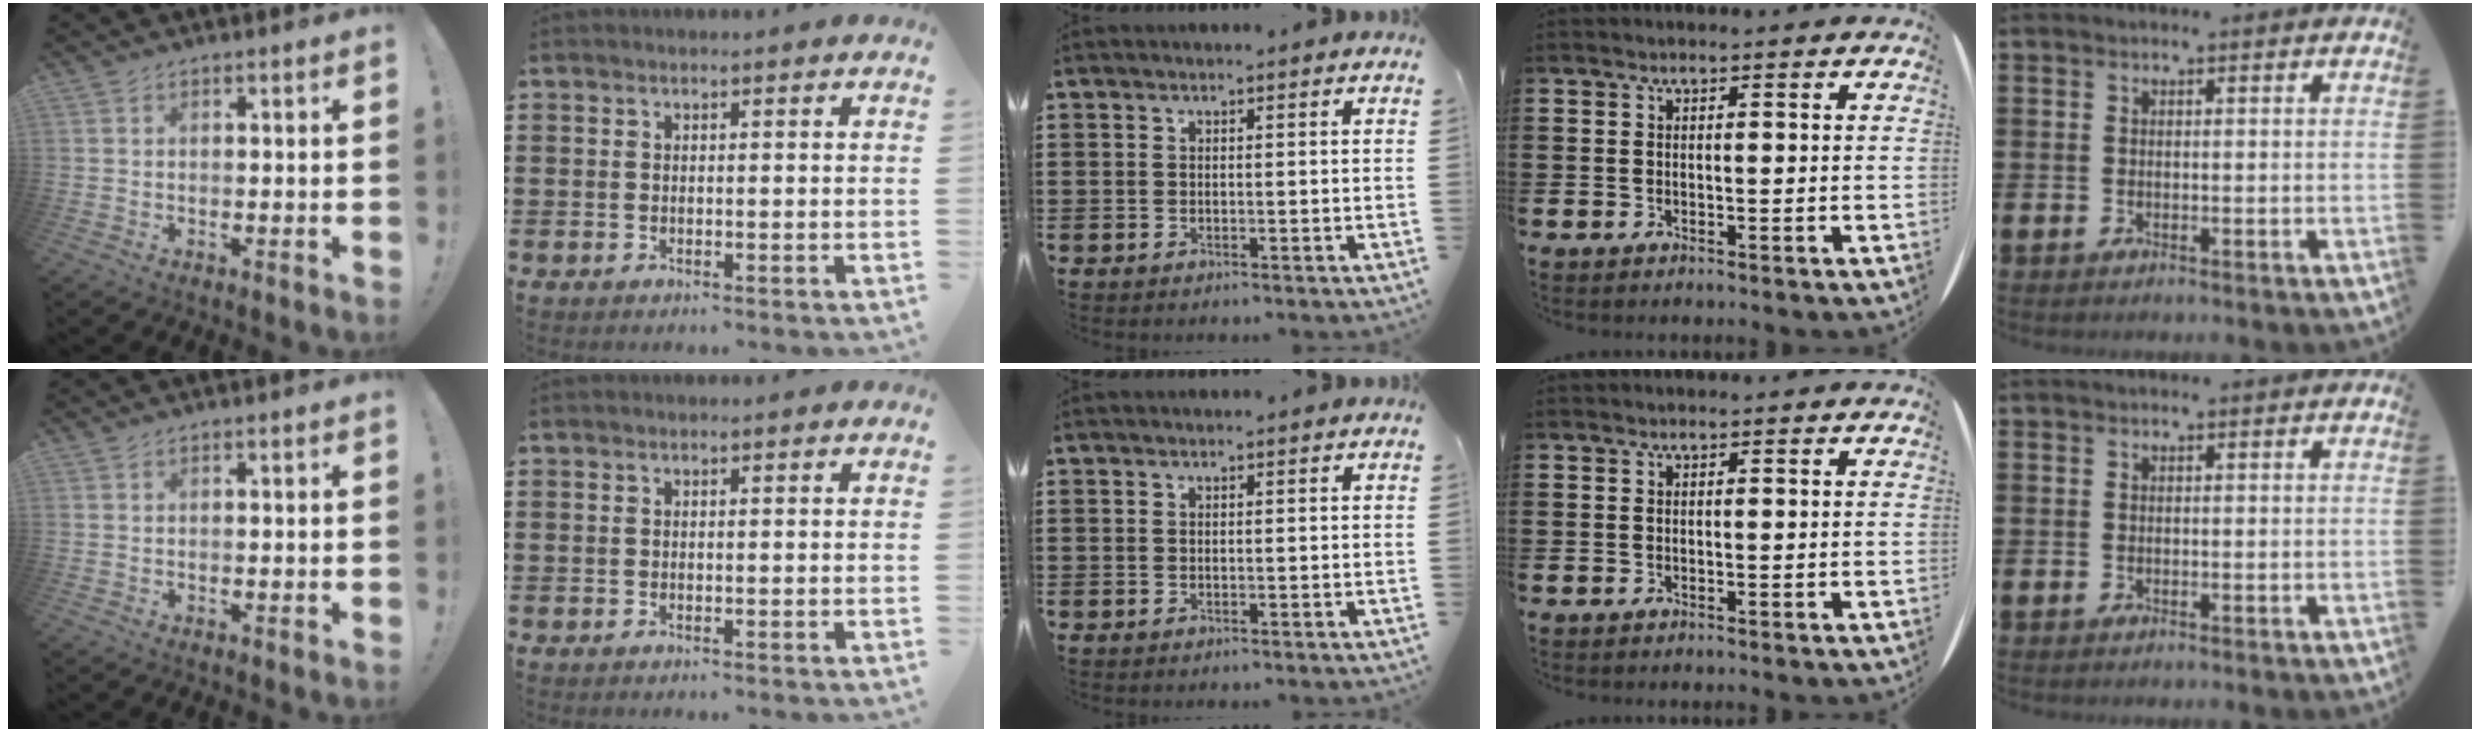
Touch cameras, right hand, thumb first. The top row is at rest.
{}